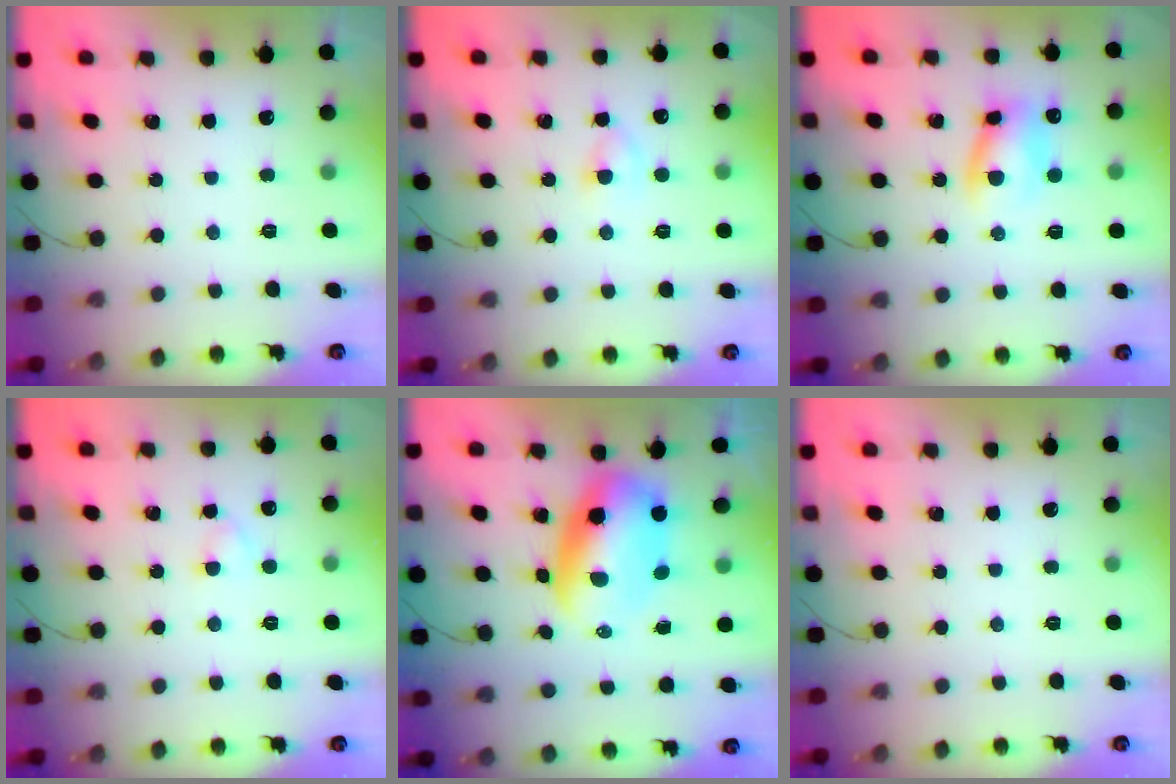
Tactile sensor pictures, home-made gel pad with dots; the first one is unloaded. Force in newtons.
{"total": 3.2, "press": 2.8, "slide": 1.4}
{"total": 9.0, "press": 8.9, "slide": 1.4}
{"total": 2.2, "press": 1.9, "slide": 1.1}
{"total": 9.4, "press": 9.1, "slide": 2.3}
{"total": 0.0}